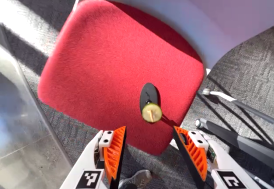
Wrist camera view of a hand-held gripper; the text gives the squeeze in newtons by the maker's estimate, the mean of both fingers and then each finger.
{"total": 0.0}